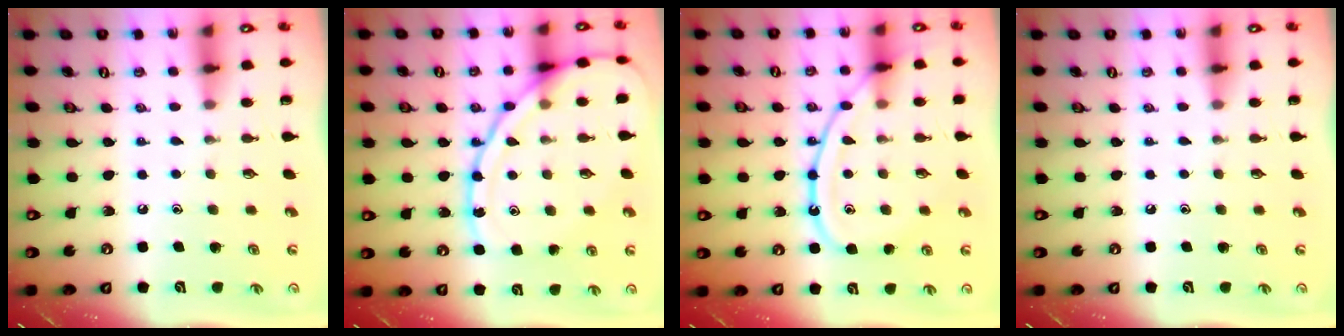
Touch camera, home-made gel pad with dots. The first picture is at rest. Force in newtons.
{"total": 14.9, "press": 14.8, "slide": 1.2}
{"total": 13.9, "press": 13.9, "slide": 1.3}
{"total": 0.0}